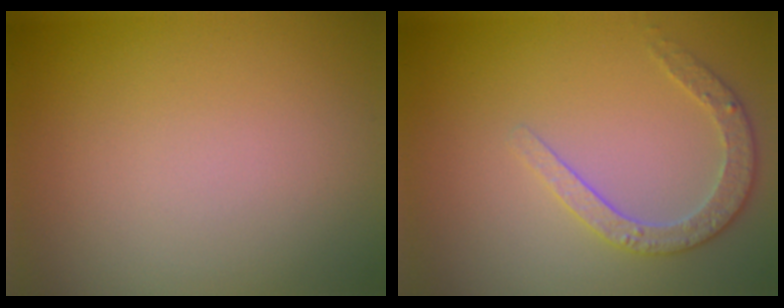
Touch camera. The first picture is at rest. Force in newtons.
{"total": 2.9, "press": 2.8, "slide": 0.7}